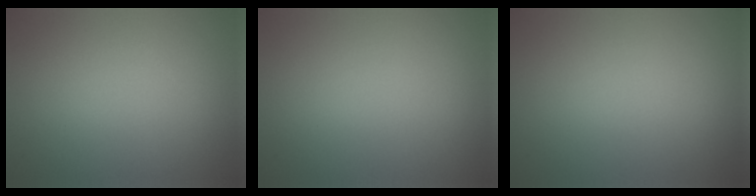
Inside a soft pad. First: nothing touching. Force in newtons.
{"total": 0.0}
{"total": 0.0}